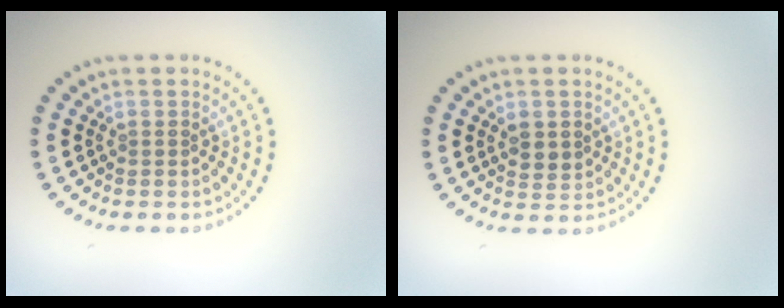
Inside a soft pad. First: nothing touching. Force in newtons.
{"total": 1.9, "press": 1.8, "slide": 0.7}